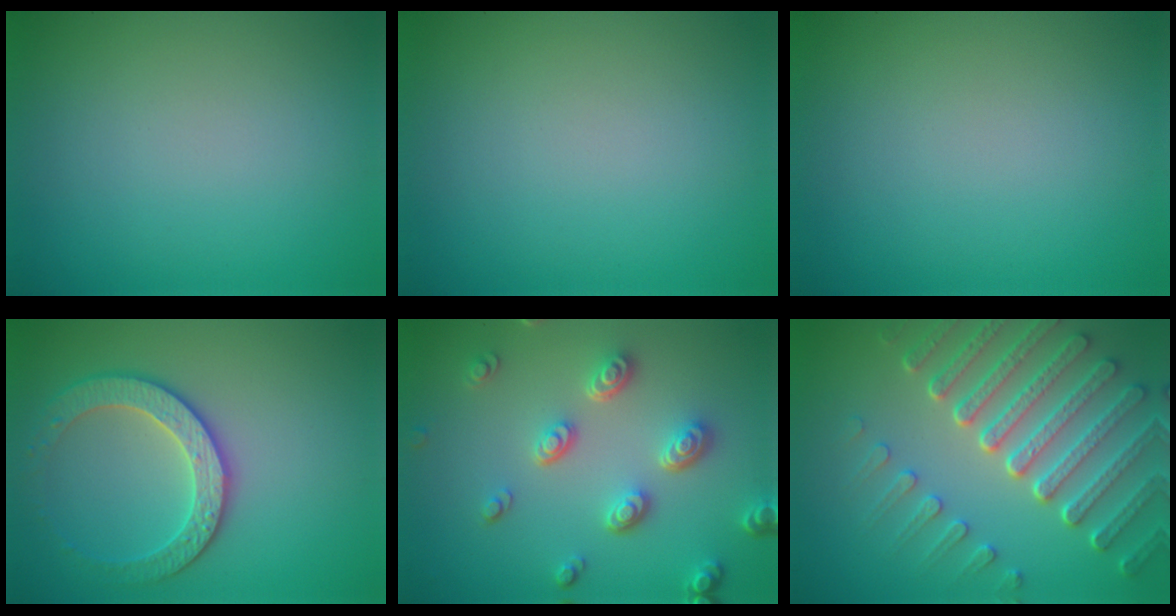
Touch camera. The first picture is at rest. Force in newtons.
{"total": 0.0}
{"total": 0.0}
{"total": 3.6, "press": 3.5, "slide": 0.8}
{"total": 4.4, "press": 3.5, "slide": 2.7}
{"total": 7.4, "press": 5.7, "slide": 4.7}